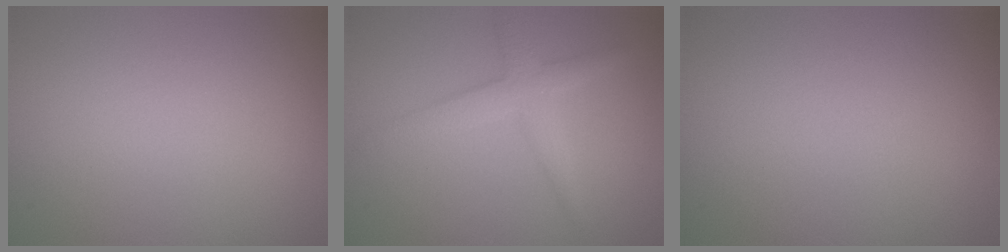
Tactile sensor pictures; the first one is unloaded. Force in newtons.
{"total": 2.6, "press": 2.6, "slide": 0.1}
{"total": 0.0}